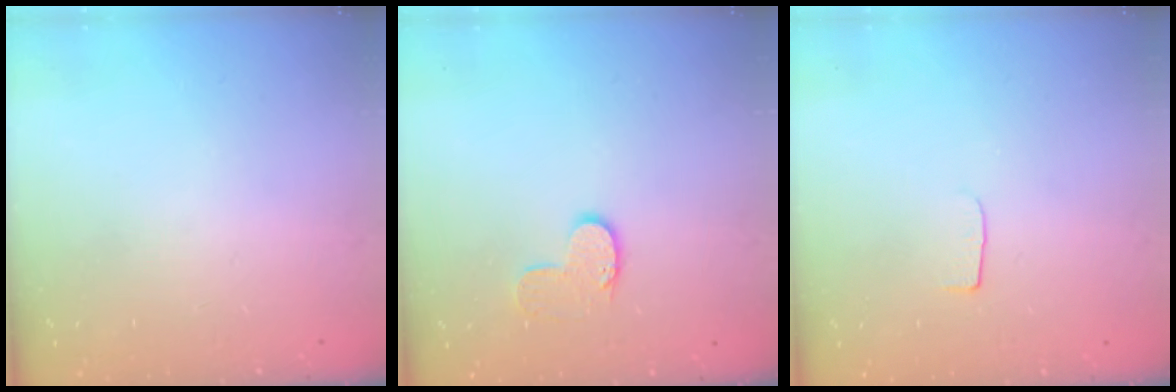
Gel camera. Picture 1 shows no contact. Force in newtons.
{"total": 6.8, "press": 6.8, "slide": 0.3}
{"total": 4.0, "press": 4.0, "slide": 0.2}